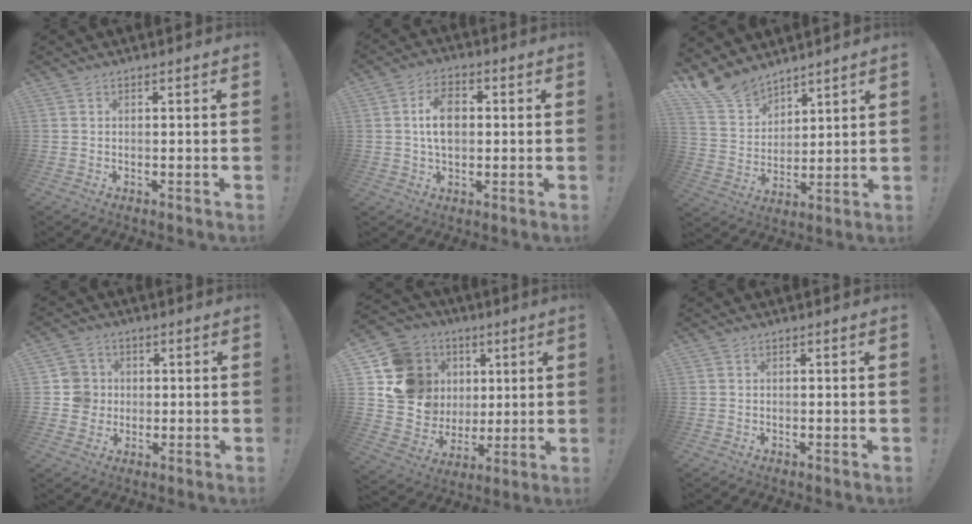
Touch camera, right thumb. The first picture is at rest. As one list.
[{"total": 9.1, "force": [0.9, 5.9, 6.8], "torque": [-0.101, 0.006, 0.015]}, {"total": 11.9, "force": [10.3, 5.4, 2.5], "torque": [-0.065, -0.073, 0.200]}, {"total": 7.1, "force": [0.1, 7.0, 1.1], "torque": [-0.019, 0.003, 0.006]}, {"total": 18.4, "force": [5.1, 16.2, 7.0], "torque": [-0.109, -0.015, 0.136]}, {"total": 0.0}]